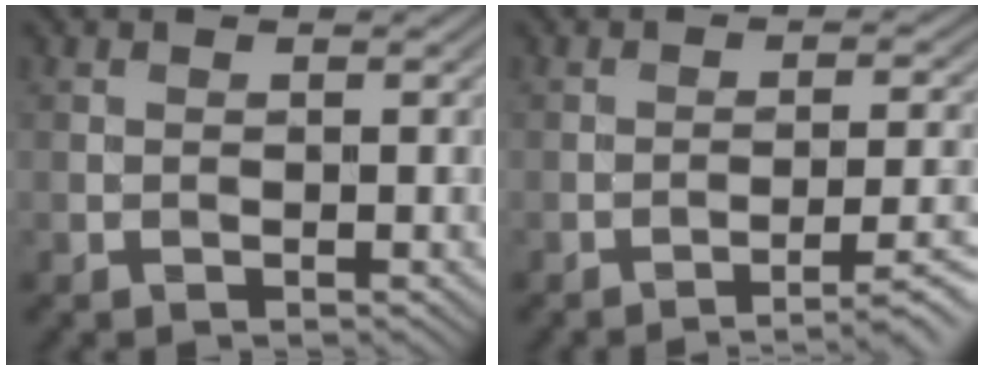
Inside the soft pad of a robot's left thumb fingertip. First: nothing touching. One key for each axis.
{"total": 5.7, "fx": -3.6, "fy": 1.0, "fz": 4.3, "tx": -0.068, "ty": 0.006, "tz": -0.051}